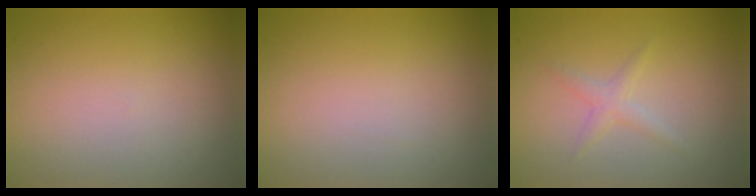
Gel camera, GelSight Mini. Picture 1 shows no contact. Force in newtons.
{"total": 0.0}
{"total": 1.8, "press": 1.8, "slide": 0.1}